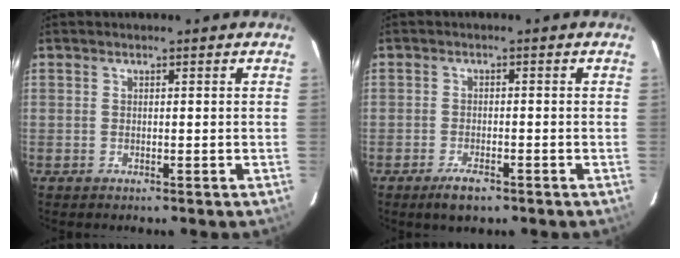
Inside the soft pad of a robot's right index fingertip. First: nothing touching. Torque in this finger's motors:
{"motor_torque": [0.25, -0.27, 0.11, 0.00]}